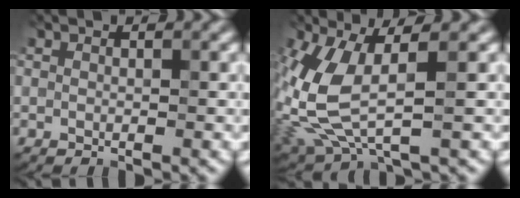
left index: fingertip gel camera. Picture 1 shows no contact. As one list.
[{"total": 7.3, "force": [-0.3, 3.4, 6.5], "torque": [-0.176, -0.012, 0.002]}]